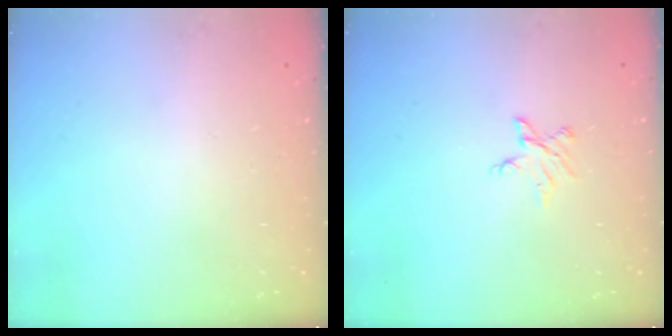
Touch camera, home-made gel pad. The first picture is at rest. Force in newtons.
{"total": 3.5, "press": 3.5, "slide": 0.4}